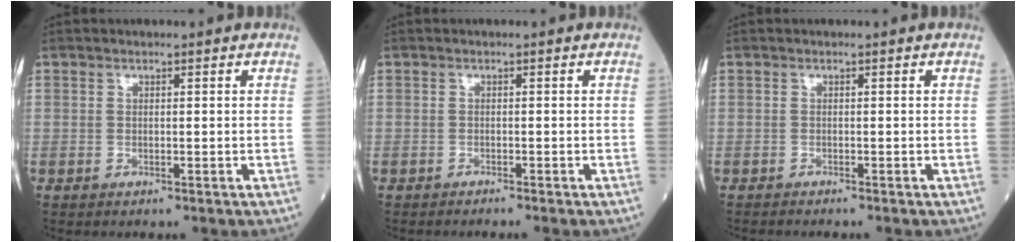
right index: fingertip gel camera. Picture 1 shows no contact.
{"total": 0.7, "force": [-0.6, -0.3, 0.2], "torque": [-0.003, 0.002, -0.012]}
{"total": 0.9, "force": [-0.8, -0.1, 0.3], "torque": [-0.005, 0.000, -0.013]}